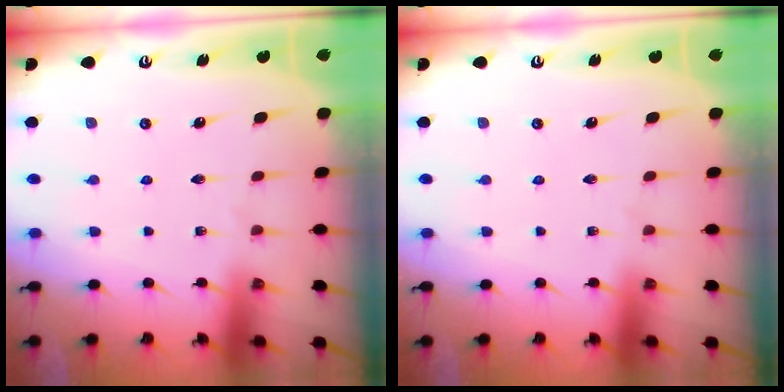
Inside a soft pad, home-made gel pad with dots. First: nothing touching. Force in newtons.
{"total": 0.0}